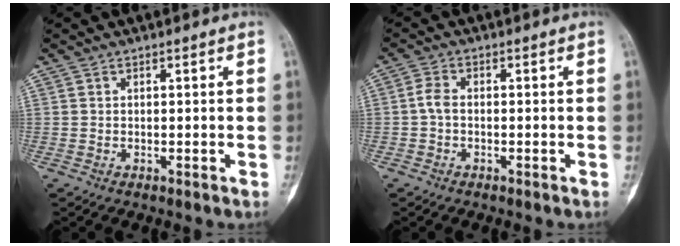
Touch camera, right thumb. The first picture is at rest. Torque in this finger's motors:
{"motor_torque": [0.76, -0.54, -0.14, -0.96, 0.02]}